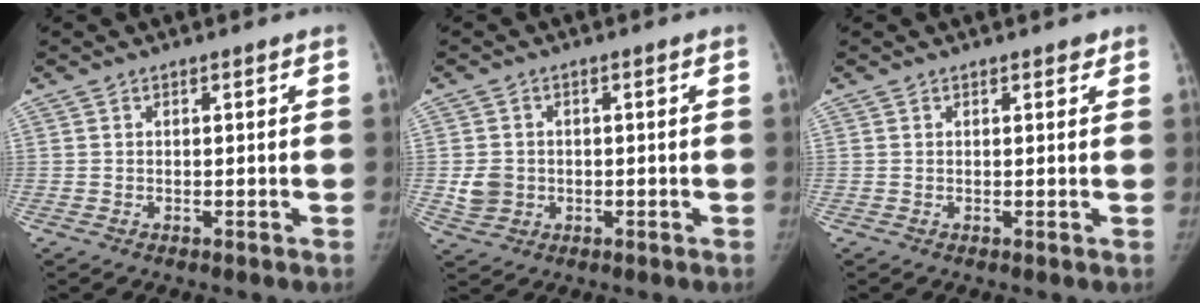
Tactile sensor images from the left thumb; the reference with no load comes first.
{"total": 4.4, "force": [-0.4, 3.9, 1.9], "torque": [-0.026, 0.003, -0.001]}
{"total": 1.1, "force": [0.8, 0.5, 0.5], "torque": [0.000, -0.004, 0.007]}